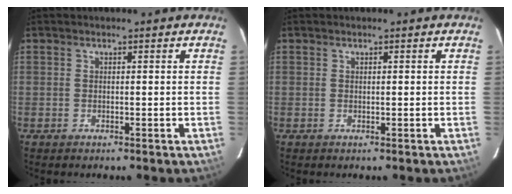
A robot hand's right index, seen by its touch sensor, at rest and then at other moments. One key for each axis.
{"total": 0.0}